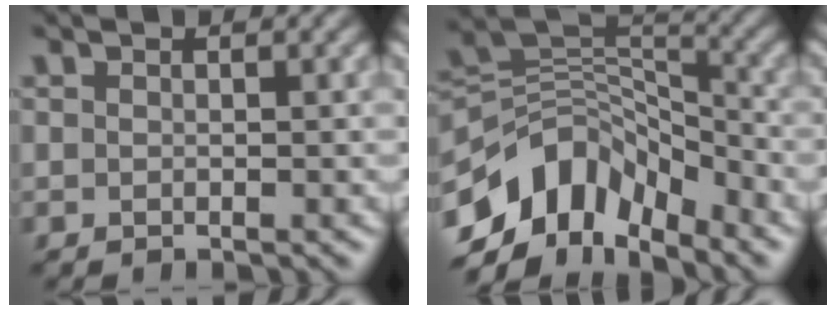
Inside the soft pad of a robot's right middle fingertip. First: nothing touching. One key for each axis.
{"total": 8.9, "fx": -5.5, "fy": 5.4, "fz": 4.5, "tx": -0.068, "ty": 0.005, "tz": -0.109}